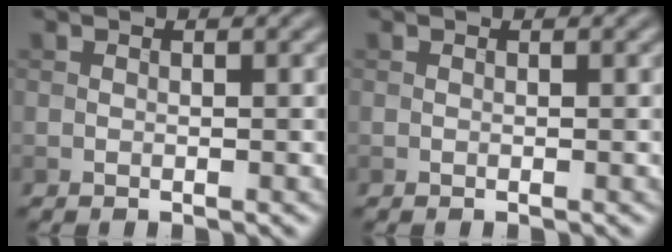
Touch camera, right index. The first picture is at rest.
{"total": 0.0}